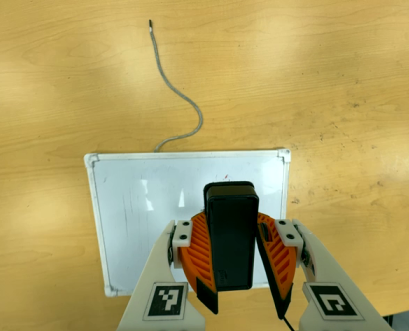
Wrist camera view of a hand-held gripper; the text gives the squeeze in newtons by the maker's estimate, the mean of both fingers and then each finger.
{"total": 9.2, "left": 9.2, "right": 9.2}